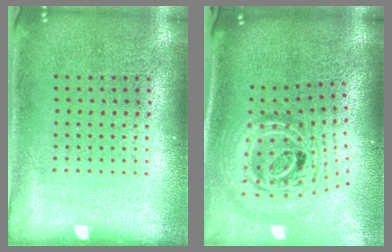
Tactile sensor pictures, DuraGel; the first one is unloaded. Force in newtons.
{"total": 3.0, "press": 2.0, "slide": 2.2}